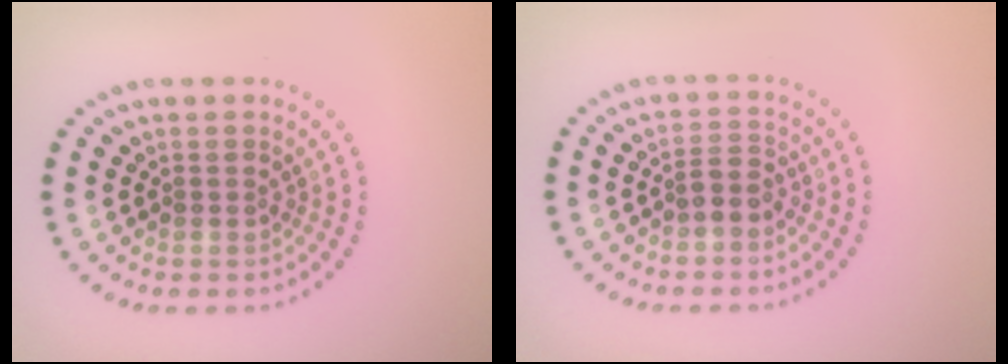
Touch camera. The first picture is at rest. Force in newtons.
{"total": 1.7, "press": 1.5, "slide": 0.8}